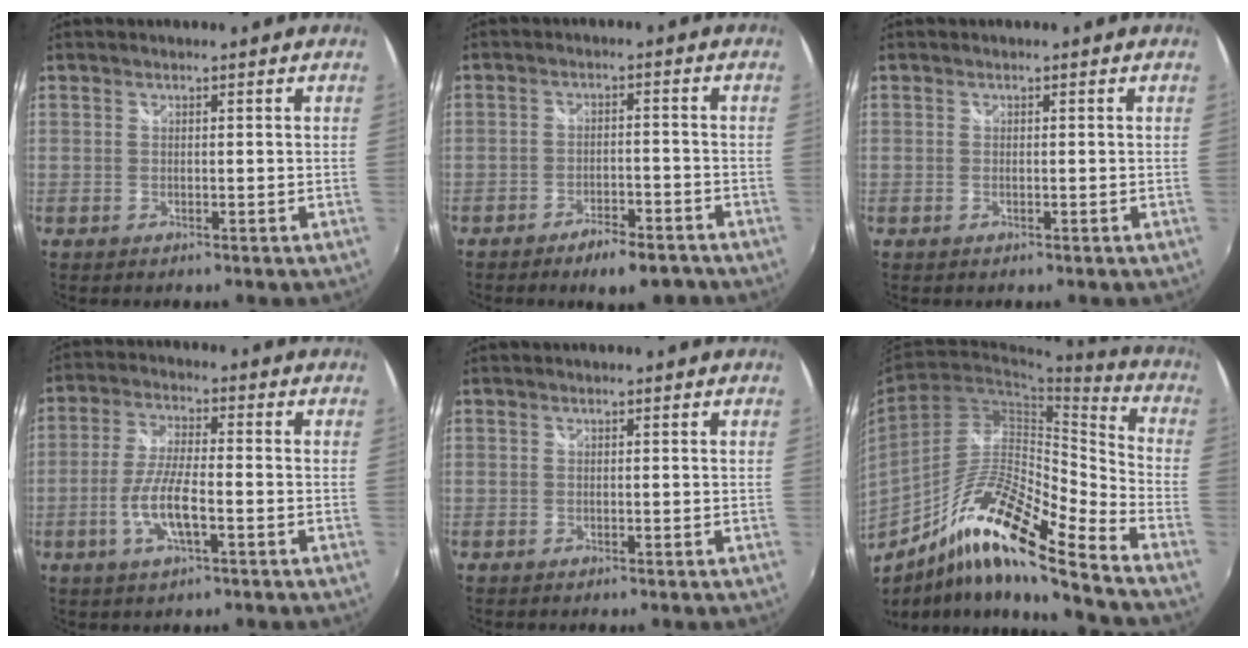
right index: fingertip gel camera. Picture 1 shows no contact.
{"total": 6.8, "force": [-5.3, 2.4, 3.5], "torque": [-0.077, -0.001, -0.078]}
{"total": 0.0}
{"total": 8.1, "force": [-2.9, 1.8, 7.4], "torque": [-0.154, -0.001, -0.055]}
{"total": 0.0}
{"total": 18.4, "force": [-11.9, 2.2, 13.9], "torque": [-0.247, -0.004, -0.227]}